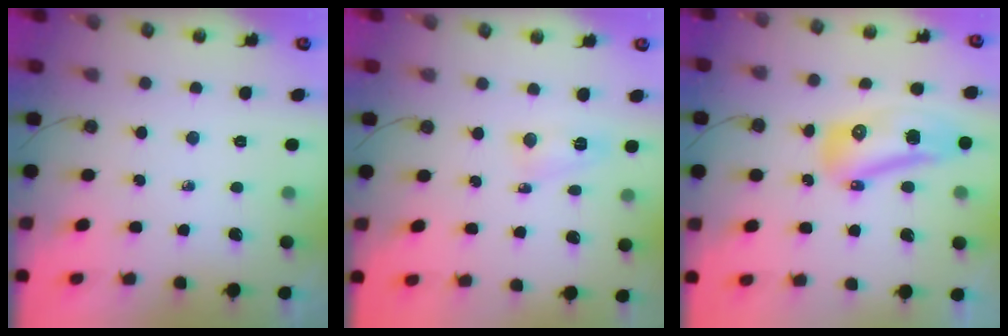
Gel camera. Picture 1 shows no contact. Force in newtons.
{"total": 3.0, "press": 2.8, "slide": 1.1}
{"total": 11.3, "press": 11.2, "slide": 1.2}